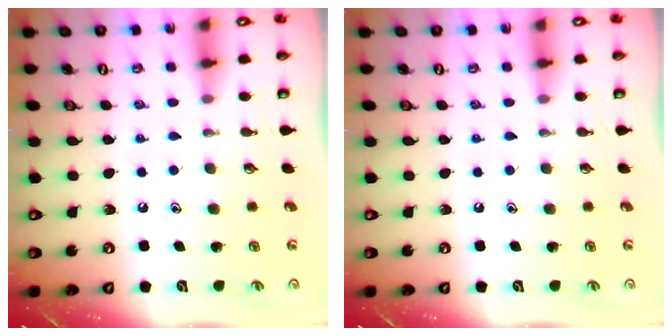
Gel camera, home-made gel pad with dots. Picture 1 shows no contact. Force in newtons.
{"total": 0.0}